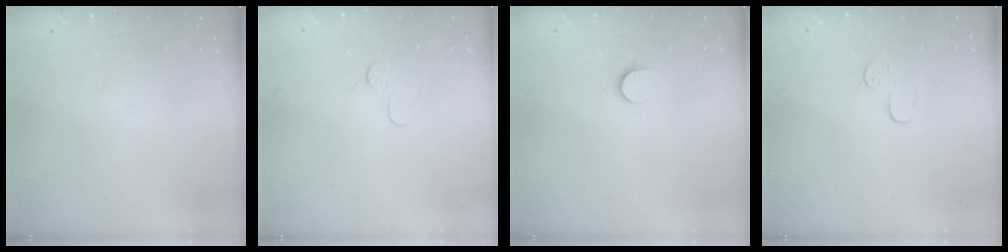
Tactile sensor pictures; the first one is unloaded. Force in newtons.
{"total": 2.3, "press": 2.3, "slide": 0.2}
{"total": 5.7, "press": 5.7, "slide": 0.5}
{"total": 4.3, "press": 4.3, "slide": 0.4}